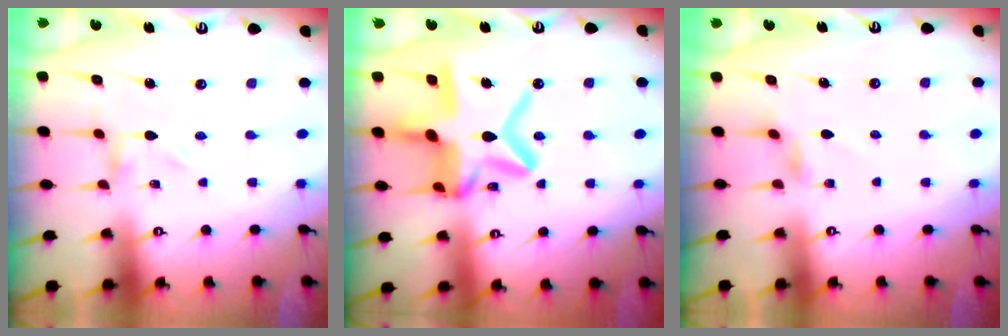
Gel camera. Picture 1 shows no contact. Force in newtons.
{"total": 19.4, "press": 19.4, "slide": 1.8}
{"total": 3.2, "press": 3.2, "slide": 0.5}